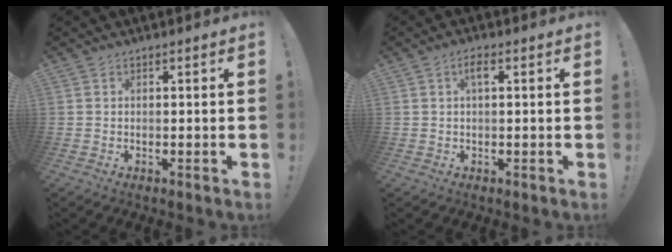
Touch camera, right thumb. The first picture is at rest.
{"total": 2.9, "force": [0.6, 0.7, 2.8], "torque": [-0.050, 0.006, 0.005]}